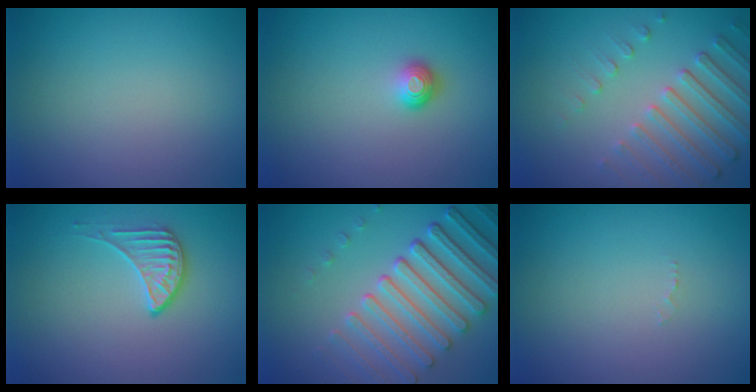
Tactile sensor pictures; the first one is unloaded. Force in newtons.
{"total": 1.2, "press": 0.9, "slide": 0.7}
{"total": 4.9, "press": 3.6, "slide": 3.3}
{"total": 2.0, "press": 1.5, "slide": 1.3}
{"total": 7.1, "press": 5.4, "slide": 4.5}
{"total": 0.5, "press": 0.5, "slide": 0.1}